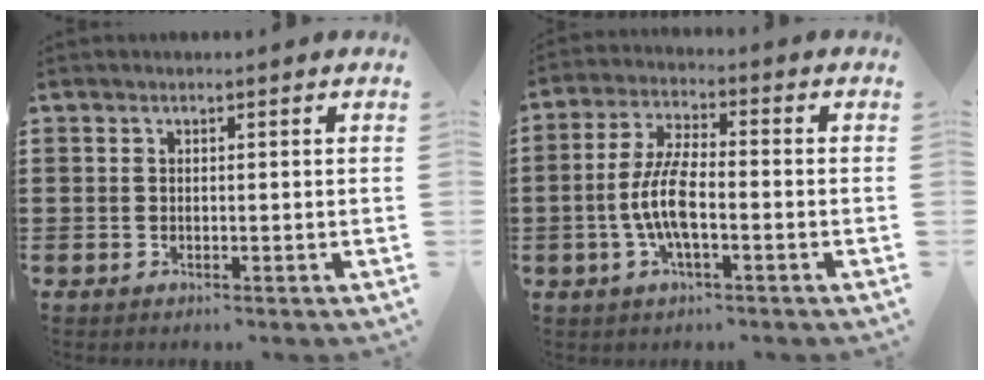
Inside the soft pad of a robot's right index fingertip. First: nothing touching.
{"total": 7.3, "force": [-1.7, 2.4, 6.6], "torque": [-0.155, -0.008, -0.040]}